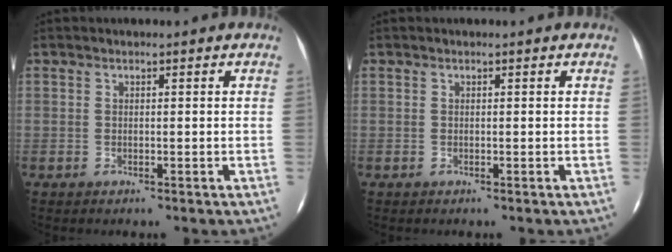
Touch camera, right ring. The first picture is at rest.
{"total": 0.0}